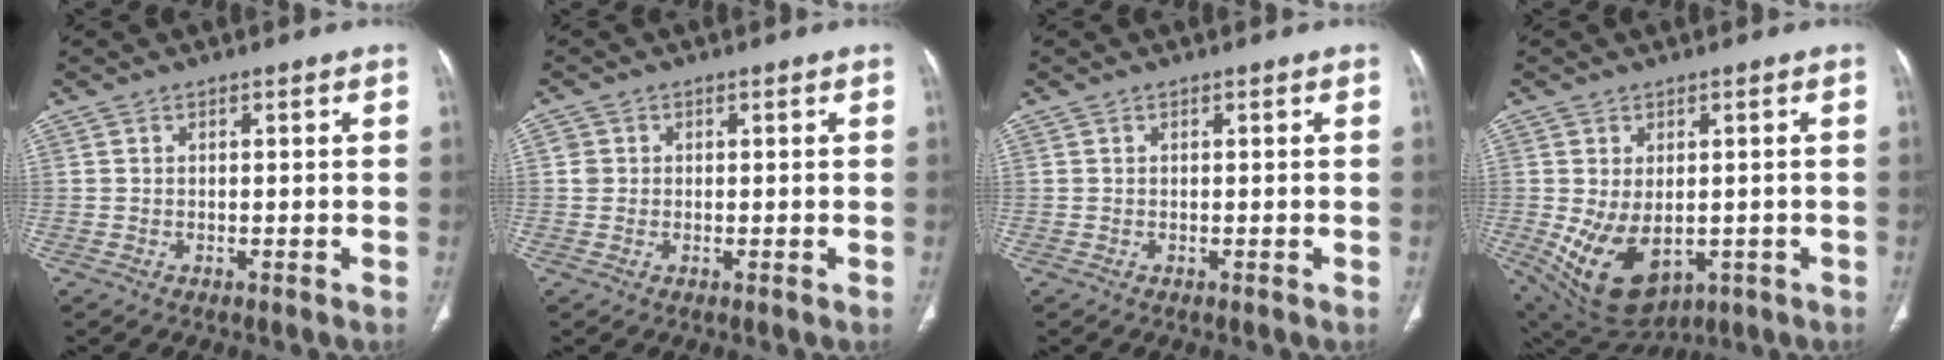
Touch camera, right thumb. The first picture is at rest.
{"total": 1.7, "force": [0.3, 1.7, 0.4], "torque": [0.001, 0.002, 0.004]}
{"total": 0.0}
{"total": 12.4, "force": [-2.2, 7.8, 9.3], "torque": [-0.157, -0.010, -0.006]}